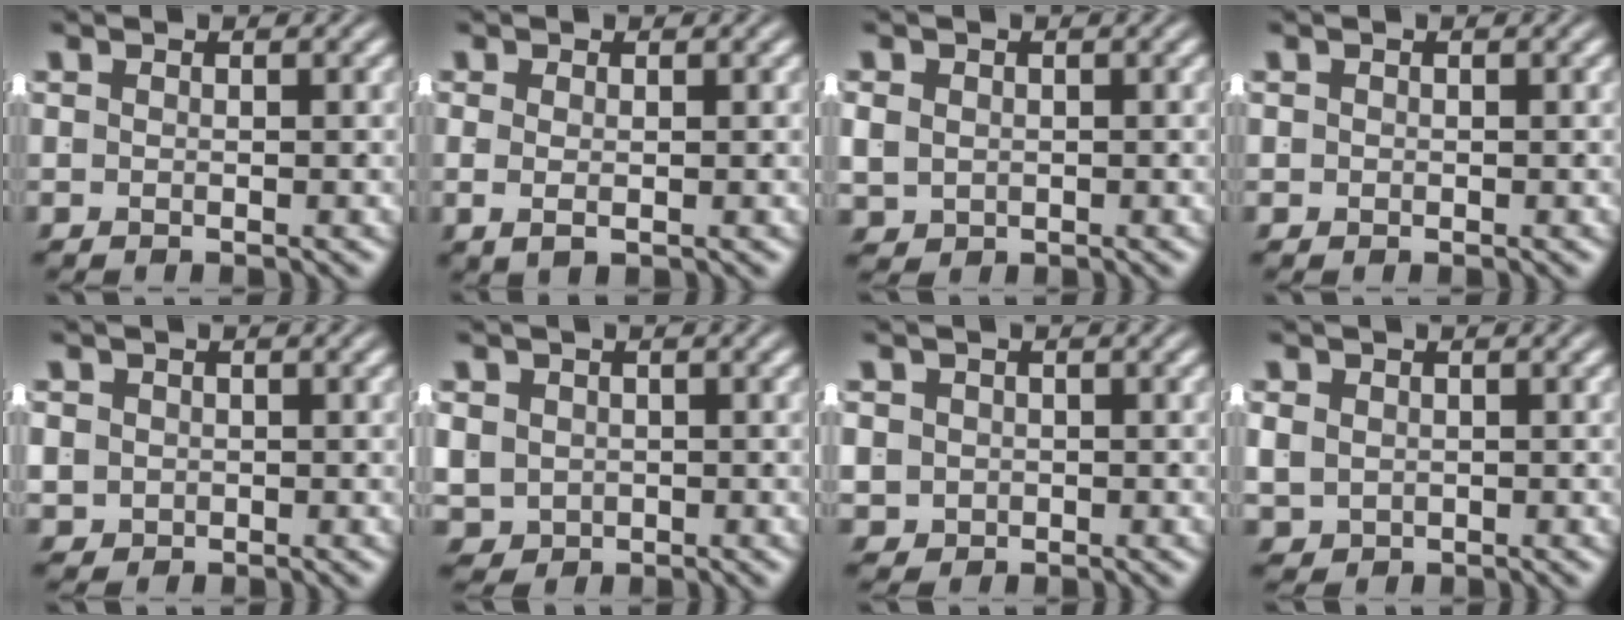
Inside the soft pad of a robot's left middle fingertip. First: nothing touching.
{"total": 1.2, "force": [-0.1, 0.0, 1.2], "torque": [-0.019, -0.011, 0.007]}
{"total": 2.8, "force": [-0.4, 2.6, 1.2], "torque": [-0.040, -0.026, 0.010]}
{"total": 0.8, "force": [-0.1, 0.8, 0.2], "torque": [-0.008, -0.006, 0.002]}
{"total": 3.1, "force": [-0.6, 2.9, 1.1], "torque": [-0.043, -0.023, 0.001]}
{"total": 6.2, "force": [-1.4, 5.5, 2.5], "torque": [-0.072, -0.040, -0.008]}
{"total": 4.3, "force": [-0.9, 3.9, 1.5], "torque": [-0.051, -0.027, -0.005]}
{"total": 3.4, "force": [-0.5, 3.1, 1.4], "torque": [-0.047, -0.030, 0.009]}